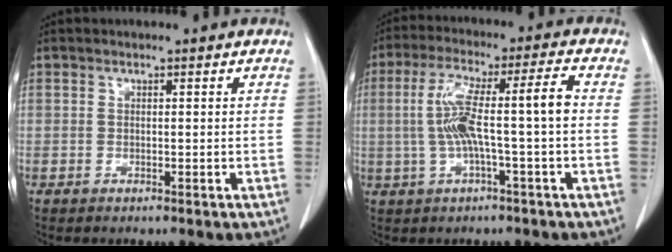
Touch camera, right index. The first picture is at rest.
{"total": 9.8, "force": [-0.6, 0.0, 9.8], "torque": [-0.190, 0.030, -0.011]}